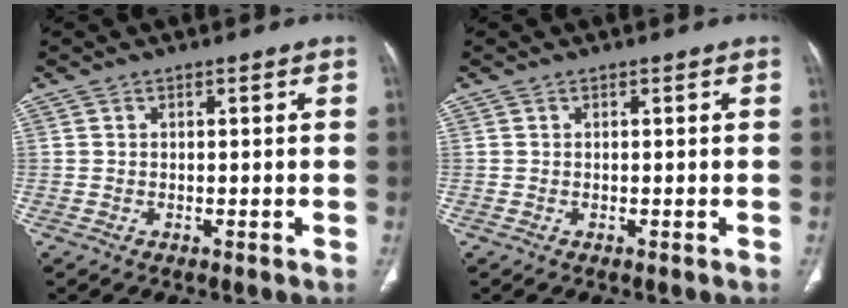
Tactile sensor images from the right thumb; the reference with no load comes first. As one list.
[{"total": 0.0}]